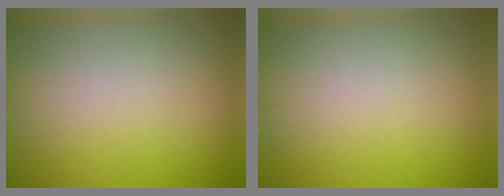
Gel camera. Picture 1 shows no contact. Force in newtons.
{"total": 0.0}